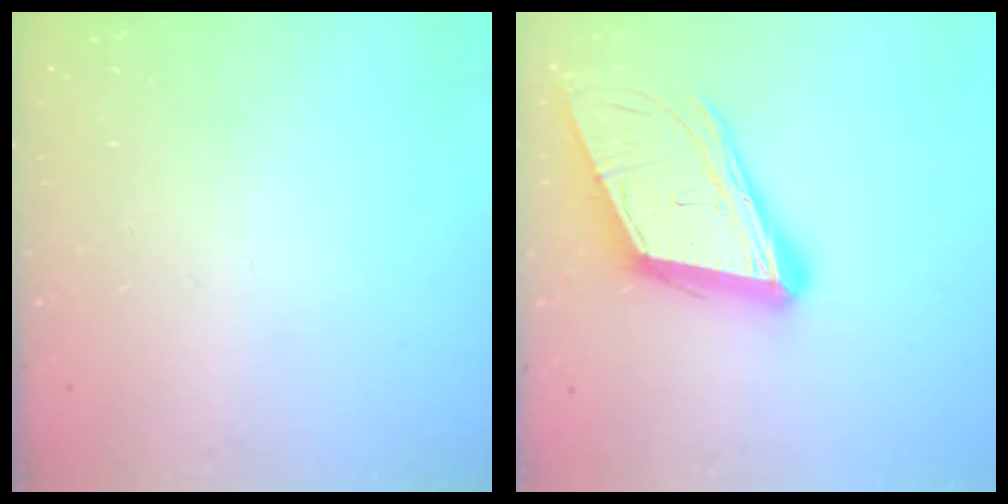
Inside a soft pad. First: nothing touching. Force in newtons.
{"total": 16.6, "press": 16.1, "slide": 4.0}